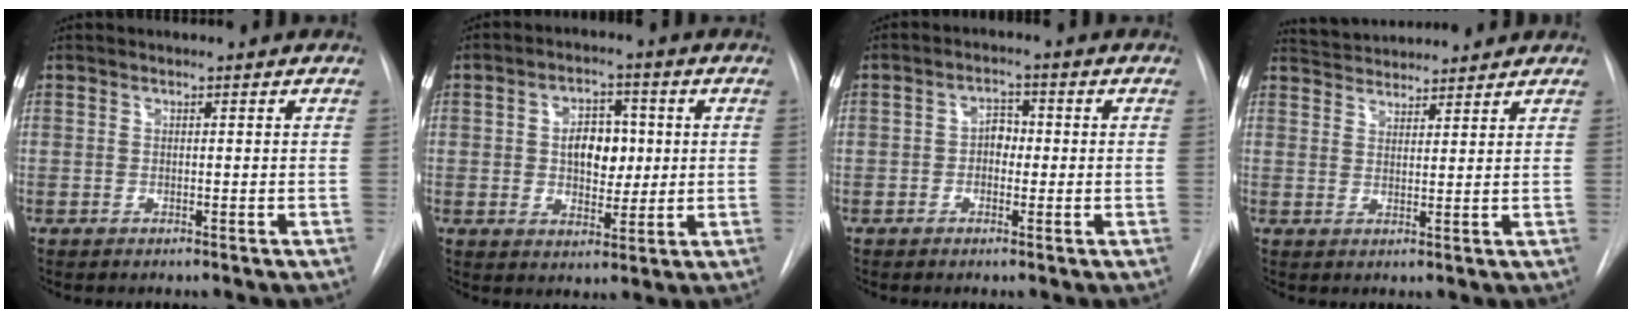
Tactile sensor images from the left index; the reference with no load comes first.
{"total": 6.9, "force": [0.3, 4.3, 5.5], "torque": [-0.084, 0.009, 0.010]}
{"total": 3.1, "force": [-0.9, 2.1, 2.1], "torque": [-0.030, 0.008, -0.017]}
{"total": 7.2, "force": [7.0, 1.1, 1.3], "torque": [-0.027, 0.024, 0.109]}